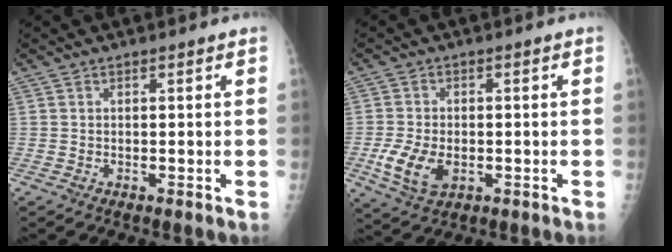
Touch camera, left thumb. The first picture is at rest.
{"total": 7.8, "force": [-2.1, 4.9, 5.8], "torque": [-0.113, -0.003, -0.032]}